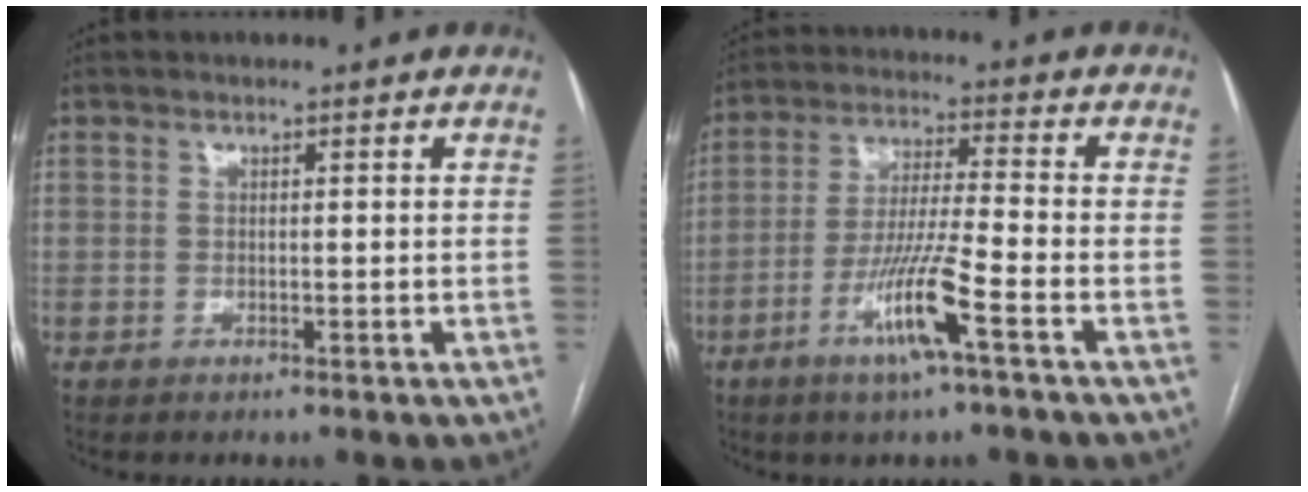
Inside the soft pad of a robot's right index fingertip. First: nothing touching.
{"total": 10.0, "force": [-4.7, -0.4, 8.8], "torque": [-0.170, -0.011, -0.092]}